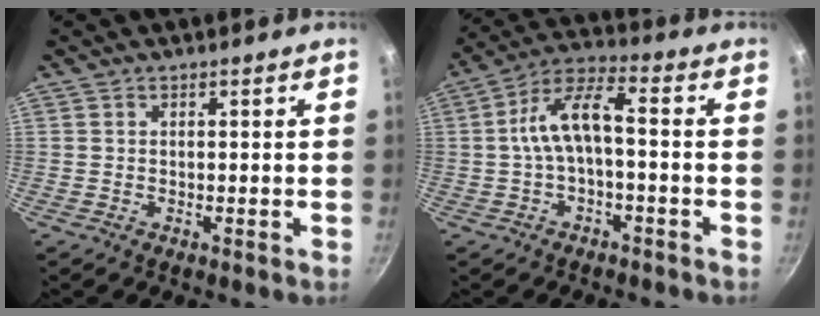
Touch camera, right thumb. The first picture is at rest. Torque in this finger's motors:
{"motor_torque": [-0.46, 0.88, 0.34, -0.20, 0.25]}